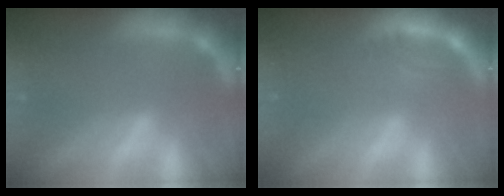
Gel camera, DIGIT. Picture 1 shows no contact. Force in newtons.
{"total": 2.5}